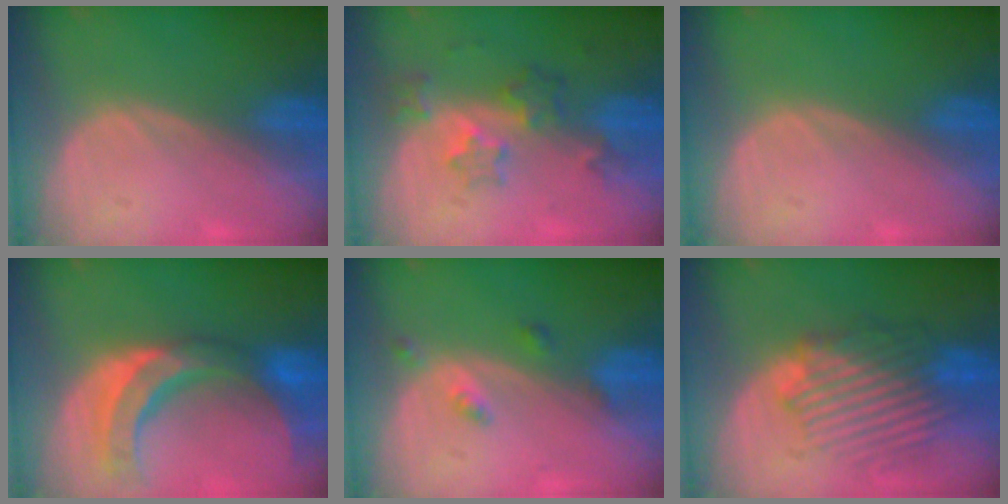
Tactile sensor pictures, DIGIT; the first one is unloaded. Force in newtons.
{"total": 5.9, "press": 5.4, "slide": 2.4}
{"total": 0.0}
{"total": 10.6, "press": 9.3, "slide": 5.0}
{"total": 2.5, "press": 2.5, "slide": 0.2}
{"total": 8.9, "press": 8.8, "slide": 1.4}